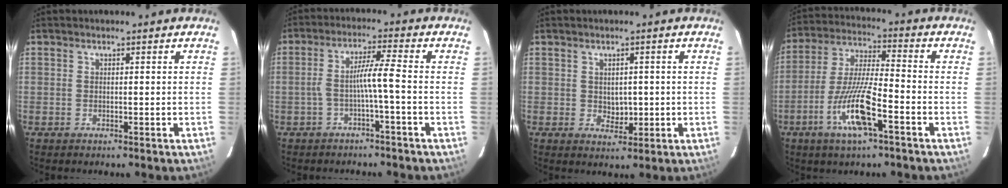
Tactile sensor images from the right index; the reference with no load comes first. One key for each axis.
{"total": 4.8, "fx": -1.4, "fy": -0.6, "fz": 4.6, "tx": -0.088, "ty": 0.021, "tz": -0.021}
{"total": 2.9, "fx": 0.1, "fy": 2.1, "fz": 2.0, "tx": -0.027, "ty": -0.002, "tz": 0.010}
{"total": 11.8, "fx": -5.1, "fy": 1.4, "fz": 10.6, "tx": -0.214, "ty": -0.007, "tz": -0.095}